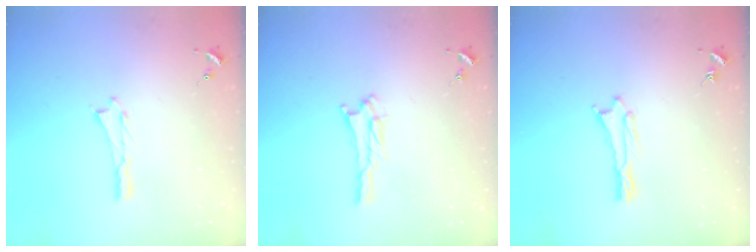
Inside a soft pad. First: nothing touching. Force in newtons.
{"total": 2.8, "press": 2.8, "slide": 0.3}
{"total": 0.7, "press": 0.7, "slide": 0.1}